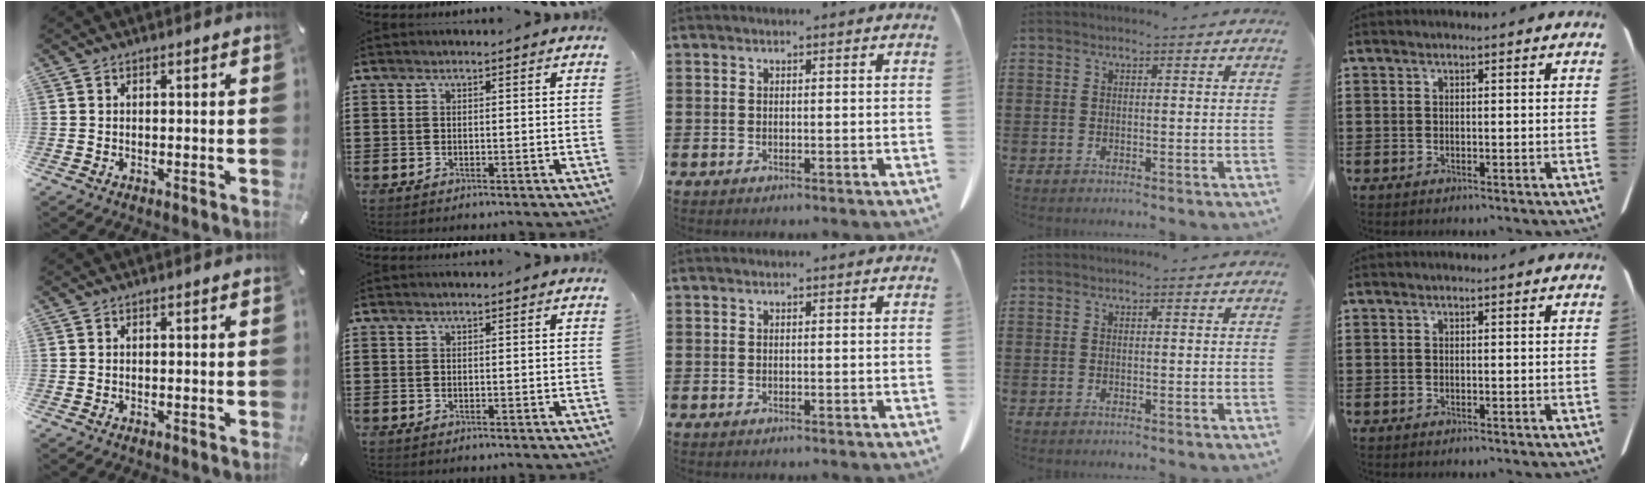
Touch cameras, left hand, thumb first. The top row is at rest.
{}